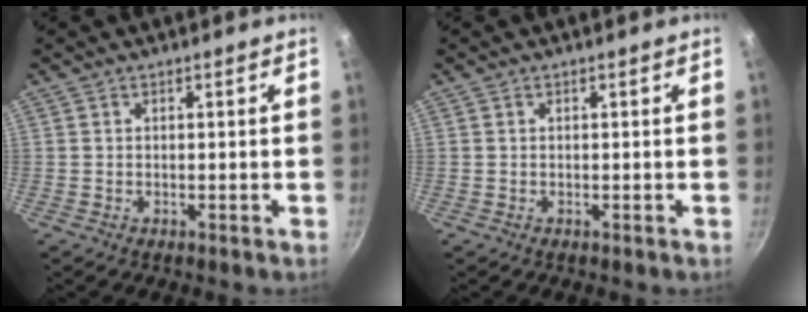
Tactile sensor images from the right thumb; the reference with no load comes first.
{"total": 0.0}